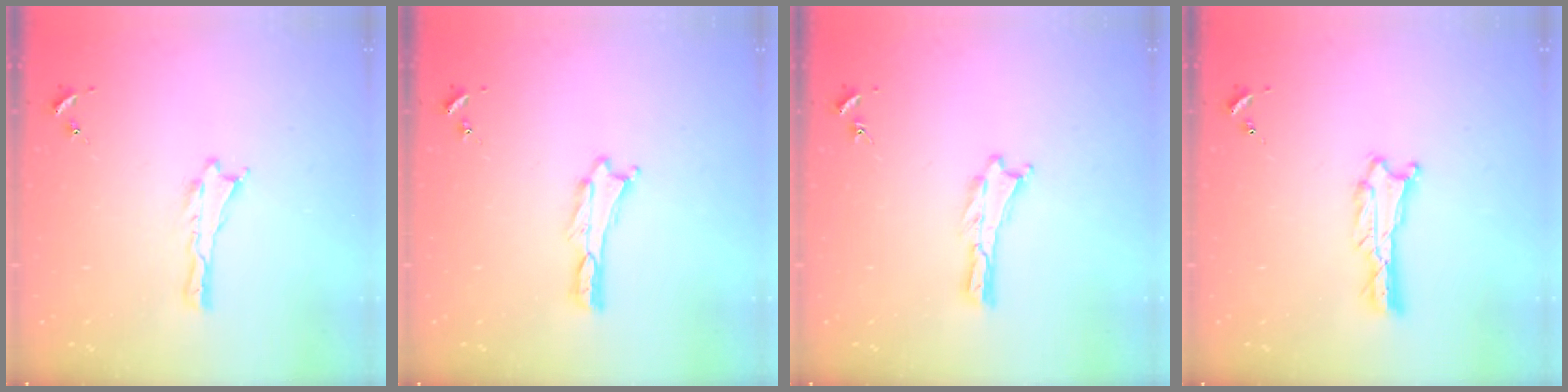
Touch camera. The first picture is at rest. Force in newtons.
{"total": 0.0}
{"total": 0.0}
{"total": 0.7, "press": 0.7, "slide": 0.1}